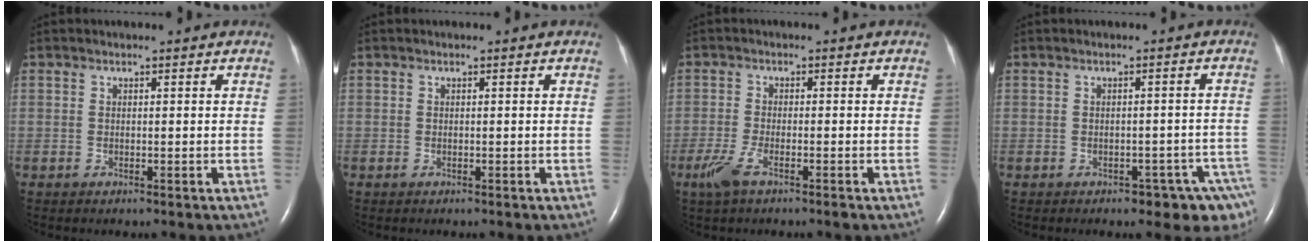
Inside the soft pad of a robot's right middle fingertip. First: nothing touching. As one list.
[{"total": 0.0}, {"total": 4.1, "force": [-2.5, 0.6, 3.1], "torque": [-0.074, -0.010, -0.052]}, {"total": 6.9, "force": [-4.9, 3.1, 3.7], "torque": [-0.026, 0.011, -0.058]}]